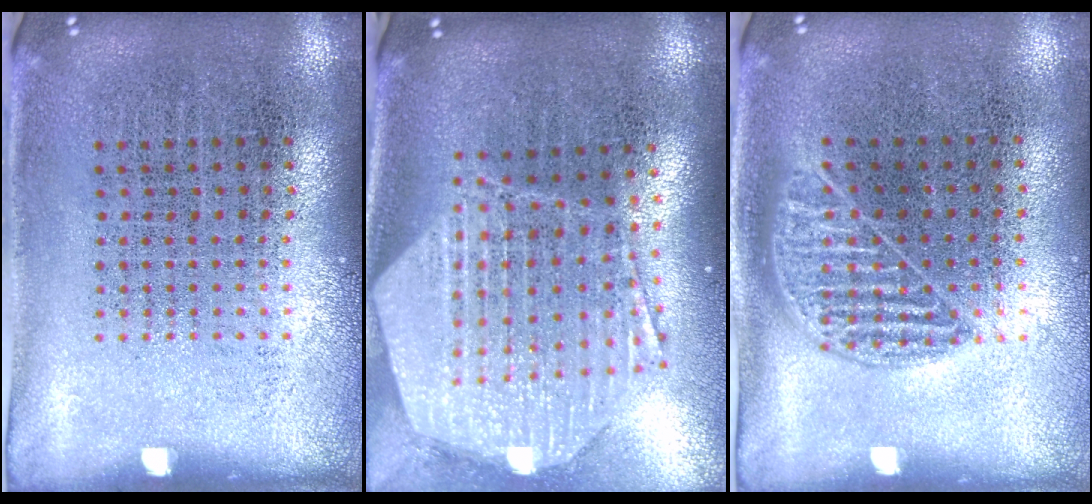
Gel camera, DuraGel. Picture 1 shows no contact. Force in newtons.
{"total": 3.0, "press": 2.4, "slide": 1.8}
{"total": 1.0, "press": 0.8, "slide": 0.5}